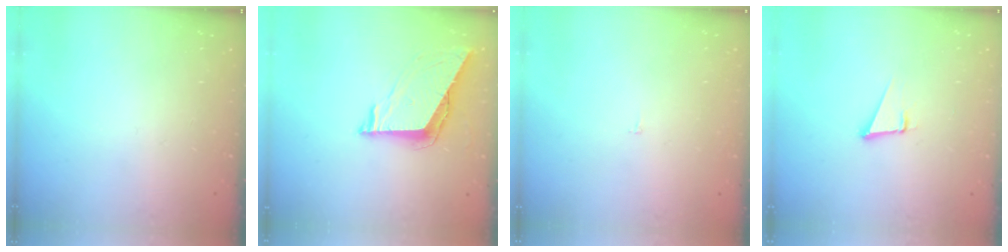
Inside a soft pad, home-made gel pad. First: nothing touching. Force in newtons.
{"total": 7.1, "press": 7.1, "slide": 0.2}
{"total": 2.3, "press": 2.3, "slide": 0.2}
{"total": 4.3, "press": 3.4, "slide": 2.6}